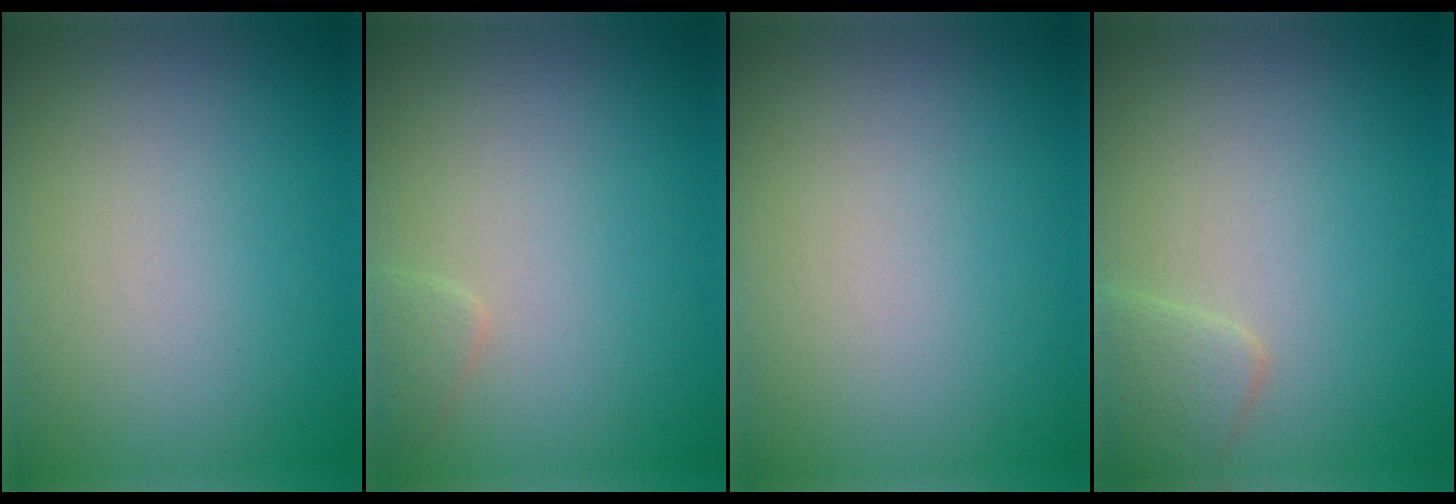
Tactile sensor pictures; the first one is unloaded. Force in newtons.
{"total": 0.9, "press": 0.9, "slide": 0.1}
{"total": 0.0}
{"total": 2.0, "press": 2.0, "slide": 0.0}